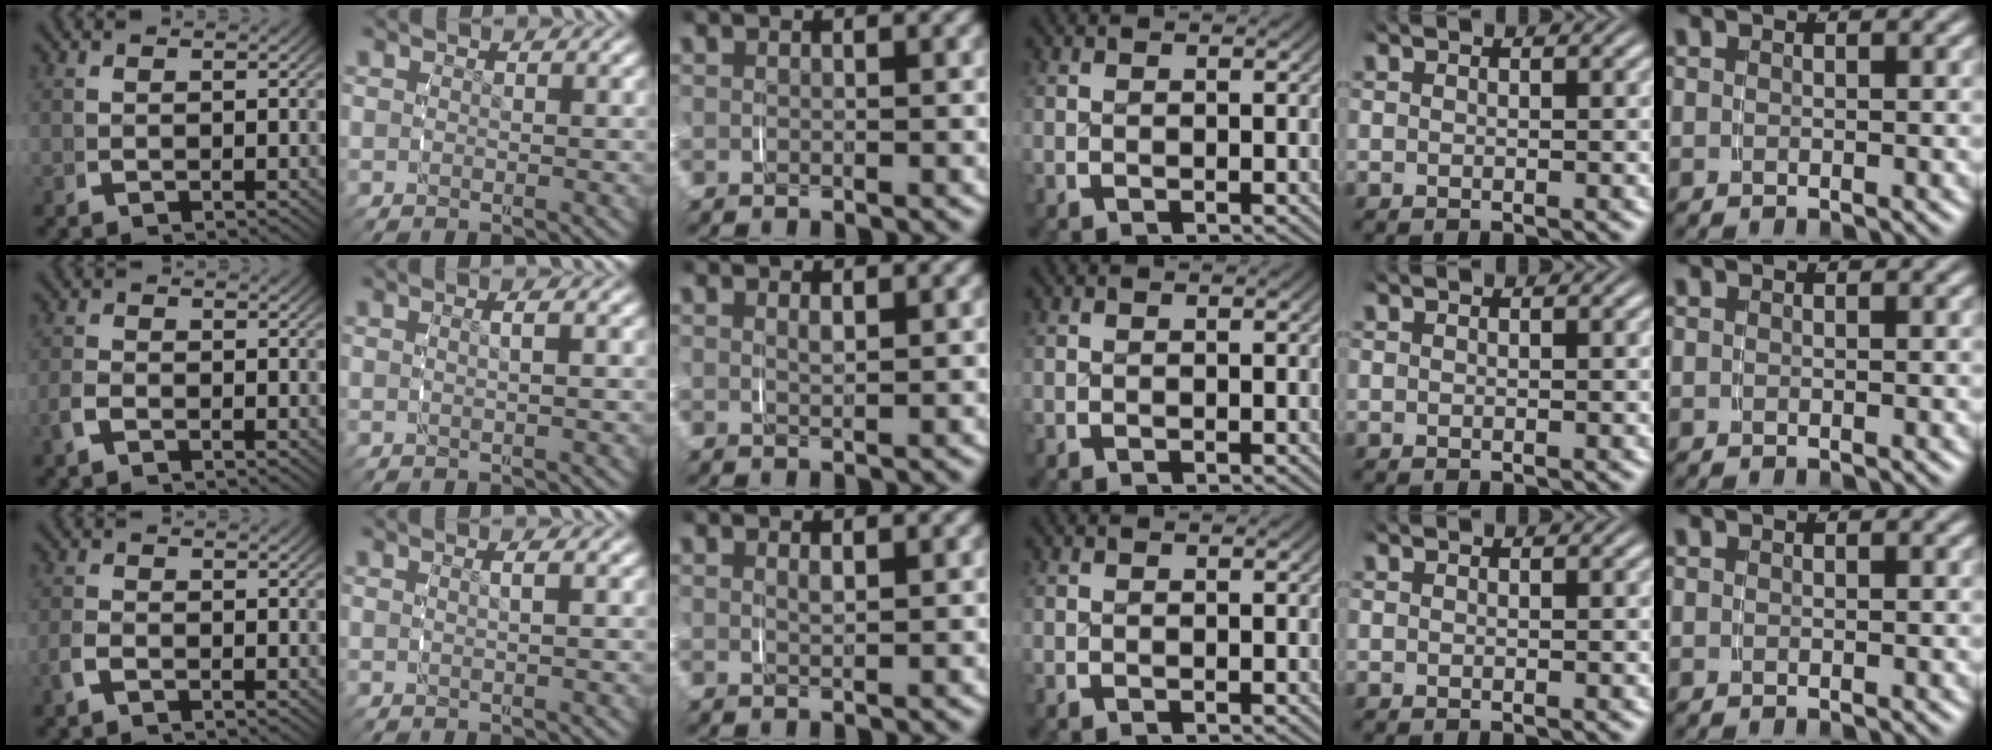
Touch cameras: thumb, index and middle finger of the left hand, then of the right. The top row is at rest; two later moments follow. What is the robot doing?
{"motion": "grasp_and_lifting", "object": "toothpaste"}